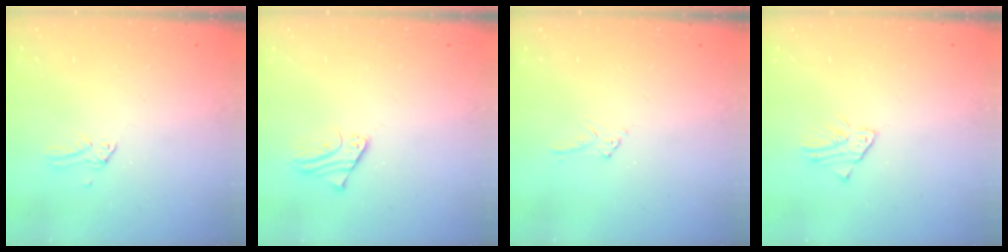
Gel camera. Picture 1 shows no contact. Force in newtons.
{"total": 1.9, "press": 1.9, "slide": 0.1}
{"total": 4.8, "press": 4.8, "slide": 0.5}
{"total": 1.5, "press": 1.5, "slide": 0.2}